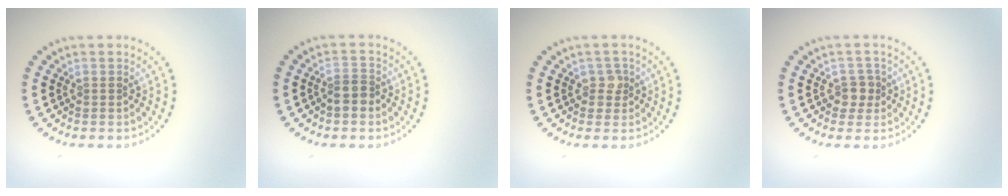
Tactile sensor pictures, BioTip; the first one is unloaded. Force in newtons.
{"total": 2.0, "press": 1.8, "slide": 1.1}
{"total": 1.4, "press": 1.3, "slide": 0.5}
{"total": 1.8, "press": 1.5, "slide": 0.9}